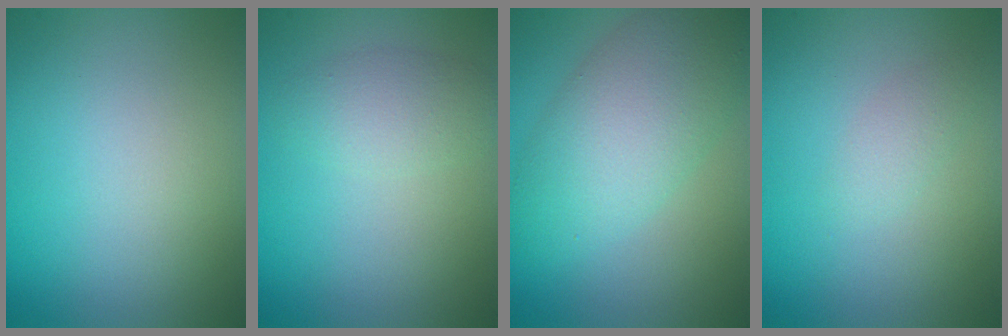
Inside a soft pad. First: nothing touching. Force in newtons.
{"total": 2.4, "press": 2.4, "slide": 0.0}
{"total": 6.7, "press": 6.7, "slide": 0.5}
{"total": 1.3, "press": 1.3, "slide": 0.1}